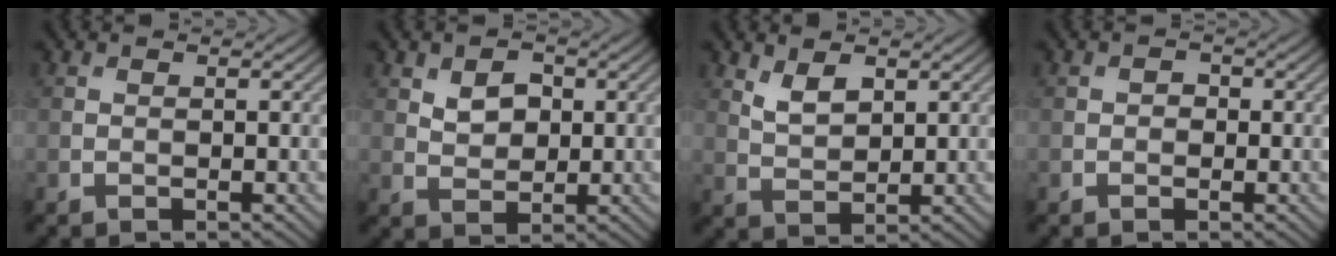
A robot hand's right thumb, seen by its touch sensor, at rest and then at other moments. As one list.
[{"total": 3.6, "force": [1.2, 2.5, 2.3], "torque": [-0.046, -0.001, 0.019]}, {"total": 3.7, "force": [2.1, 1.9, 2.4], "torque": [-0.055, -0.005, 0.045]}, {"total": 1.2, "force": [-0.1, 1.0, 0.6], "torque": [-0.008, -0.004, -0.006]}]